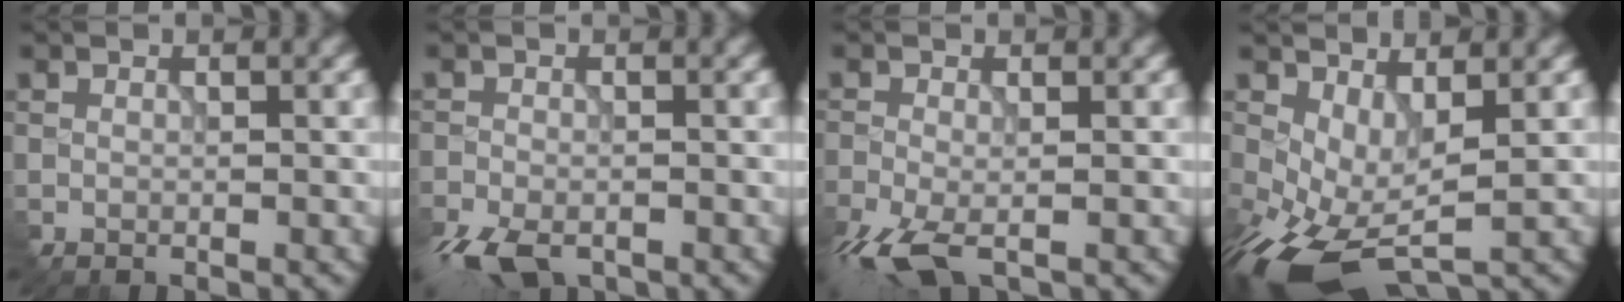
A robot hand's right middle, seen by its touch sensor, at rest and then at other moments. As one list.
[{"total": 4.9, "force": [-3.4, 2.0, 2.8], "torque": [-0.057, -0.017, -0.068]}, {"total": 5.1, "force": [-2.9, 1.9, 3.7], "torque": [-0.088, -0.013, -0.061]}, {"total": 6.1, "force": [-1.5, 3.2, 5.0], "torque": [-0.117, -0.011, -0.023]}]